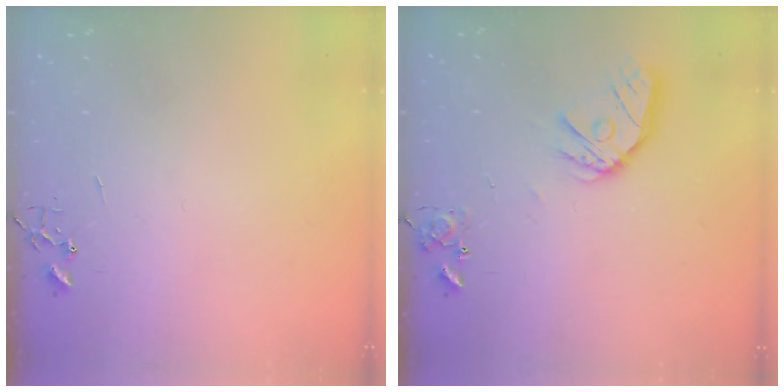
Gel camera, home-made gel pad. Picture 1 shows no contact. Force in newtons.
{"total": 14.1, "press": 14.0, "slide": 1.7}